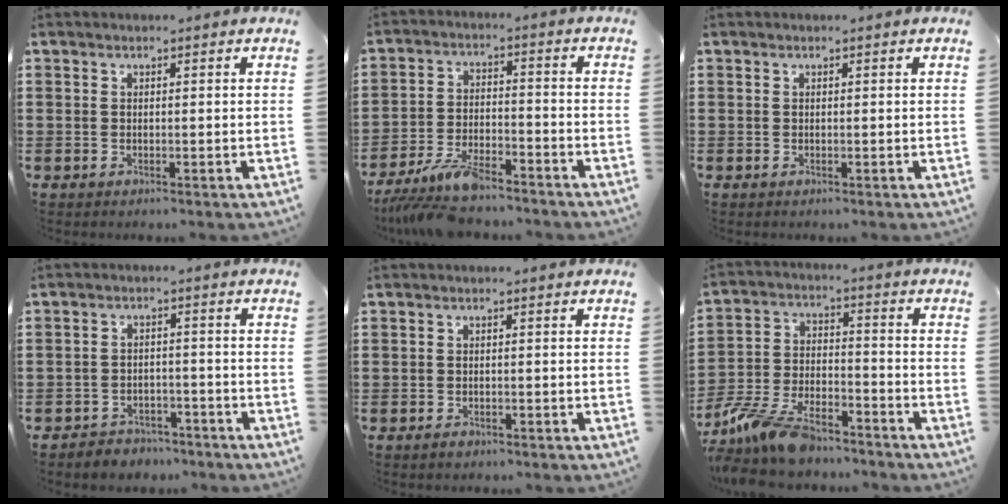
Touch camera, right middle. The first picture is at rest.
{"total": 7.7, "force": [-6.6, 1.7, 3.6], "torque": [-0.084, 0.000, -0.129]}
{"total": 0.0}
{"total": 3.2, "force": [-3.1, 0.8, -0.3], "torque": [-0.004, 0.002, -0.069]}
{"total": 0.9, "force": [-0.8, 0.5, 0.2], "torque": [-0.006, 0.001, -0.017]}
{"total": 9.7, "force": [-8.2, 2.5, 4.4], "torque": [-0.105, 0.012, -0.162]}